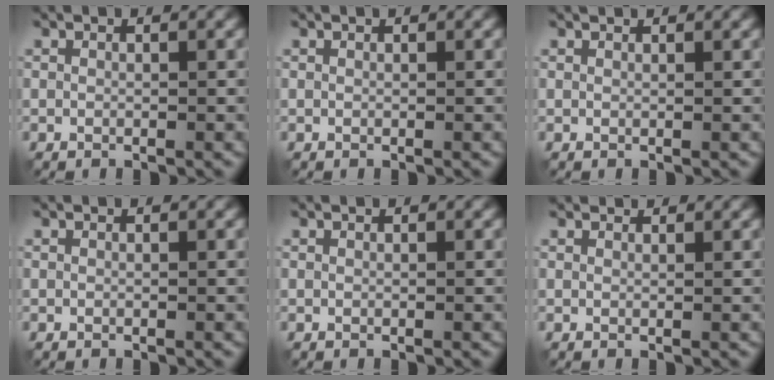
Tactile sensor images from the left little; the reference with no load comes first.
{"total": 0.0}
{"total": 0.8, "force": [0.7, 0.0, 0.1], "torque": [-0.005, -0.003, 0.008]}
{"total": 0.0}
{"total": 0.0}
{"total": 1.8, "force": [1.7, 0.3, 0.5], "torque": [-0.019, 0.001, 0.020]}